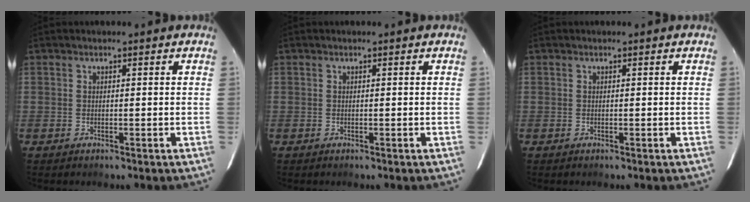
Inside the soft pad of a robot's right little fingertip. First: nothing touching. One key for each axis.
{"total": 0.0}
{"total": 0.0}